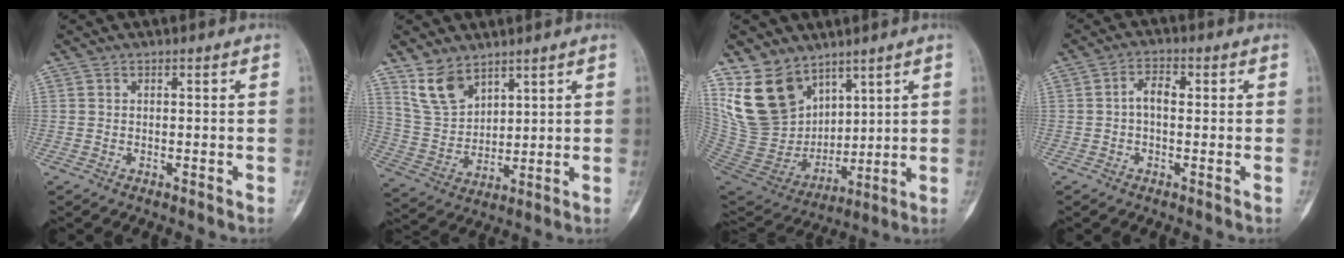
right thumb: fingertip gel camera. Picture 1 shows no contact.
{"total": 9.0, "force": [6.3, 4.8, 4.2], "torque": [-0.072, -0.031, 0.140]}
{"total": 16.5, "force": [9.9, 10.7, 7.6], "torque": [-0.121, -0.049, 0.220]}
{"total": 3.8, "force": [0.1, 1.9, 3.3], "torque": [-0.054, 0.010, -0.004]}